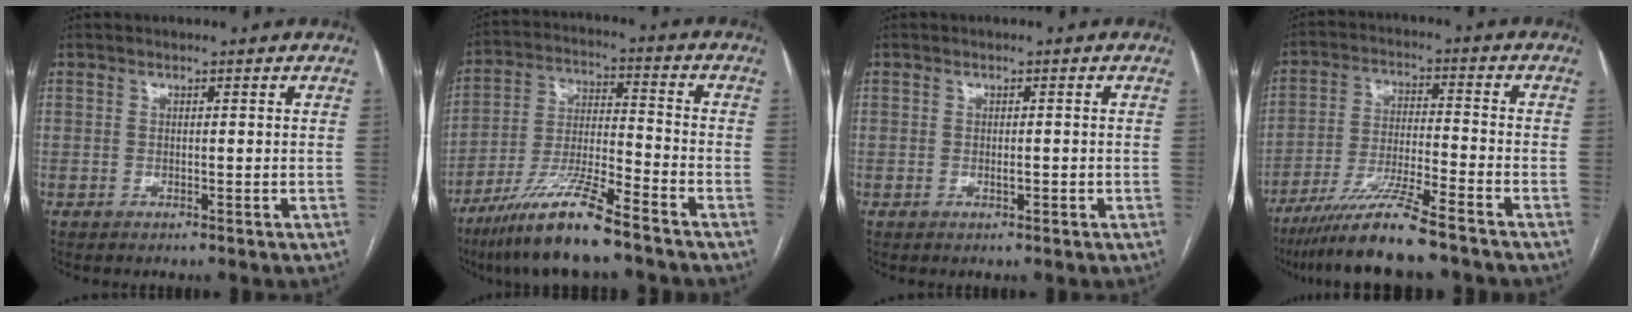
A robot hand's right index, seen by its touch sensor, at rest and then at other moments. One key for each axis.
{"total": 13.1, "fx": -9.7, "fy": 0.9, "fz": 8.7, "tx": -0.172, "ty": -0.021, "tz": -0.177}
{"total": 1.1, "fx": -0.3, "fy": 0.4, "fz": 1.0, "tx": -0.016, "ty": 0.000, "tz": -0.003}
{"total": 11.2, "fx": -9.0, "fy": -0.2, "fz": 6.6, "tx": -0.121, "ty": -0.026, "tz": -0.161}